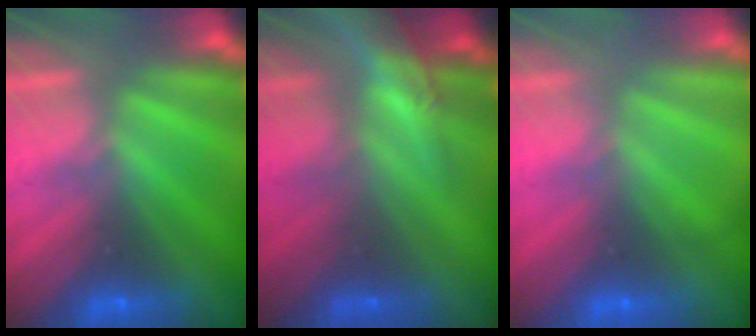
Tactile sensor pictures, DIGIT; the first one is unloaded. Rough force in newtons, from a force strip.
{"total": 9.1}
{"total": 2.0}